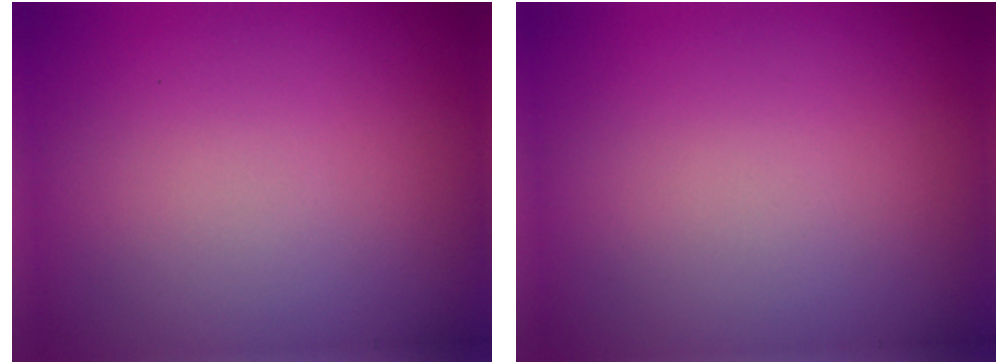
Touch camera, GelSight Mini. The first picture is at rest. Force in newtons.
{"total": 0.0}